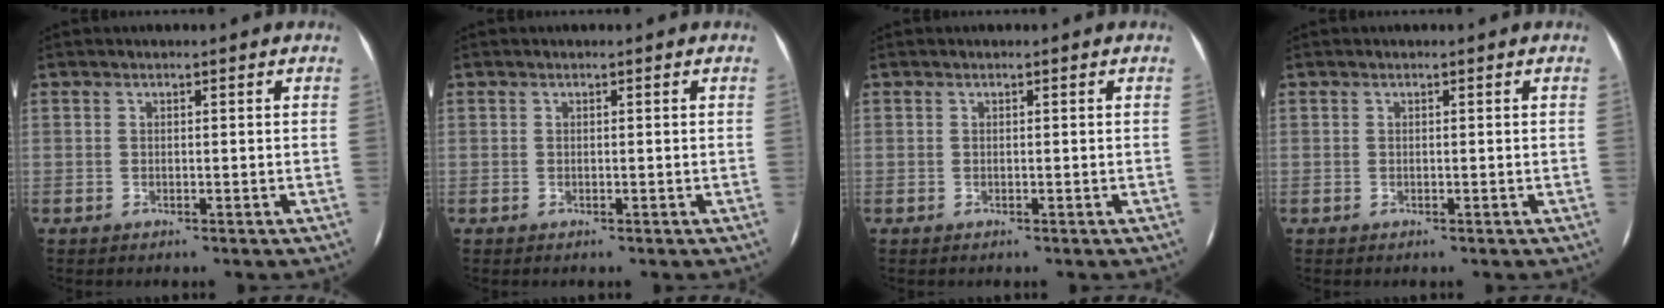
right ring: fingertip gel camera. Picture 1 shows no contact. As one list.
[{"total": 0.0}, {"total": 0.0}, {"total": 0.0}]